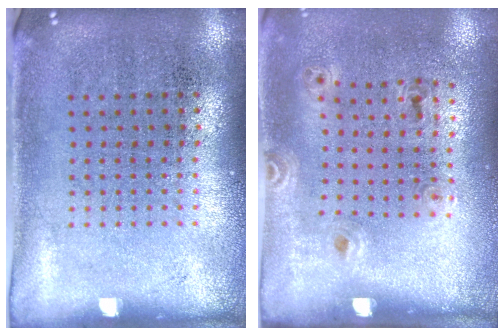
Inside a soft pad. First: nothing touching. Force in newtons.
{"total": 1.3, "press": 0.8, "slide": 0.9}